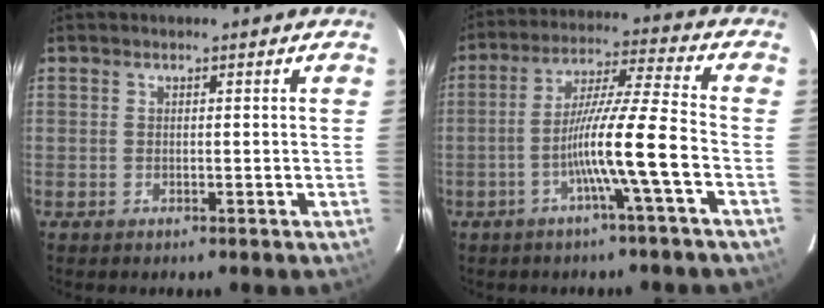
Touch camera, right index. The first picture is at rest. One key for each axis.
{"total": 11.1, "fx": -3.9, "fy": -1.4, "fz": 10.3, "tx": -0.187, "ty": 0.008, "tz": -0.072}